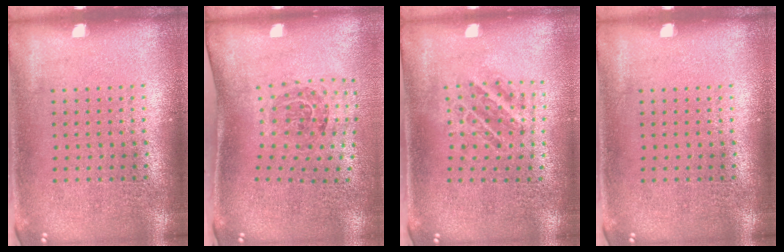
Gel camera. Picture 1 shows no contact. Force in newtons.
{"total": 1.5, "press": 1.2, "slide": 1.0}
{"total": 1.0, "press": 1.0, "slide": 0.1}
{"total": 0.0}